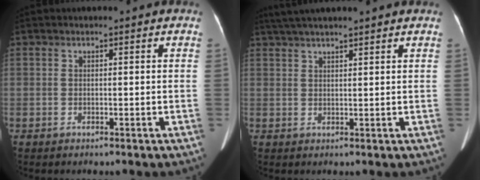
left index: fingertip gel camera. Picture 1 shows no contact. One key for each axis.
{"total": 8.8, "fx": 7.4, "fy": 0.4, "fz": 4.8, "tx": -0.081, "ty": 0.038, "tz": 0.111}